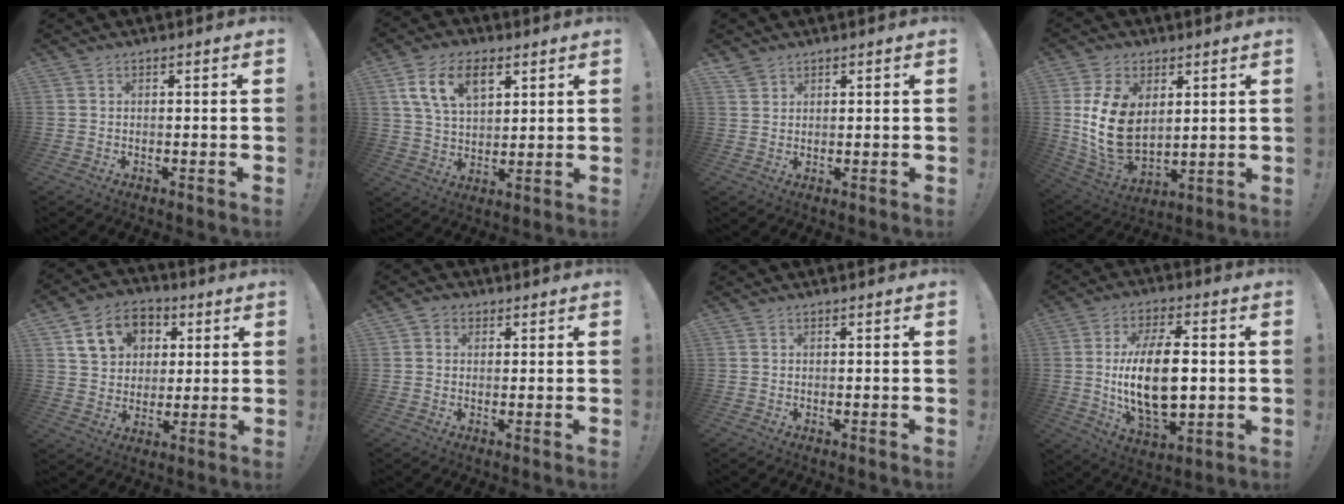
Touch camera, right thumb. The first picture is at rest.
{"total": 13.2, "force": [6.2, 7.9, 8.6], "torque": [-0.144, -0.006, 0.117]}
{"total": 2.6, "force": [2.2, 1.1, 0.8], "torque": [-0.015, -0.012, 0.043]}
{"total": 15.6, "force": [3.0, 11.2, 10.4], "torque": [-0.206, -0.024, 0.060]}
{"total": 13.3, "force": [5.5, 10.5, 6.1], "torque": [-0.096, -0.013, 0.110]}
{"total": 2.5, "force": [0.6, 2.2, 0.9], "torque": [-0.013, 0.001, 0.011]}
{"total": 0.0}
{"total": 18.0, "force": [-0.2, 8.5, 15.9], "torque": [-0.310, -0.004, -0.009]}